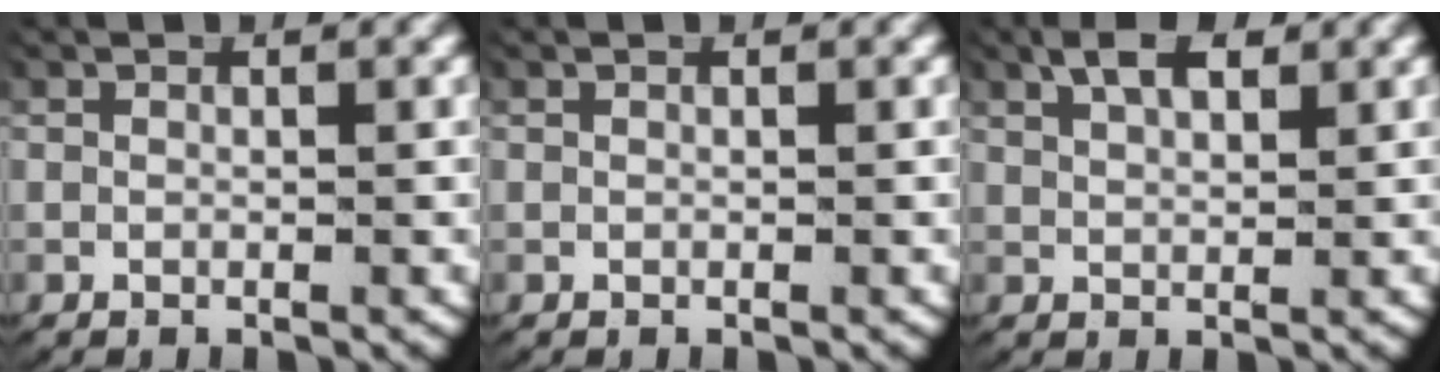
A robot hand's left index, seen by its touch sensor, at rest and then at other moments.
{"total": 0.0}
{"total": 3.5, "force": [2.4, 1.3, 2.2], "torque": [-0.039, 0.003, 0.044]}